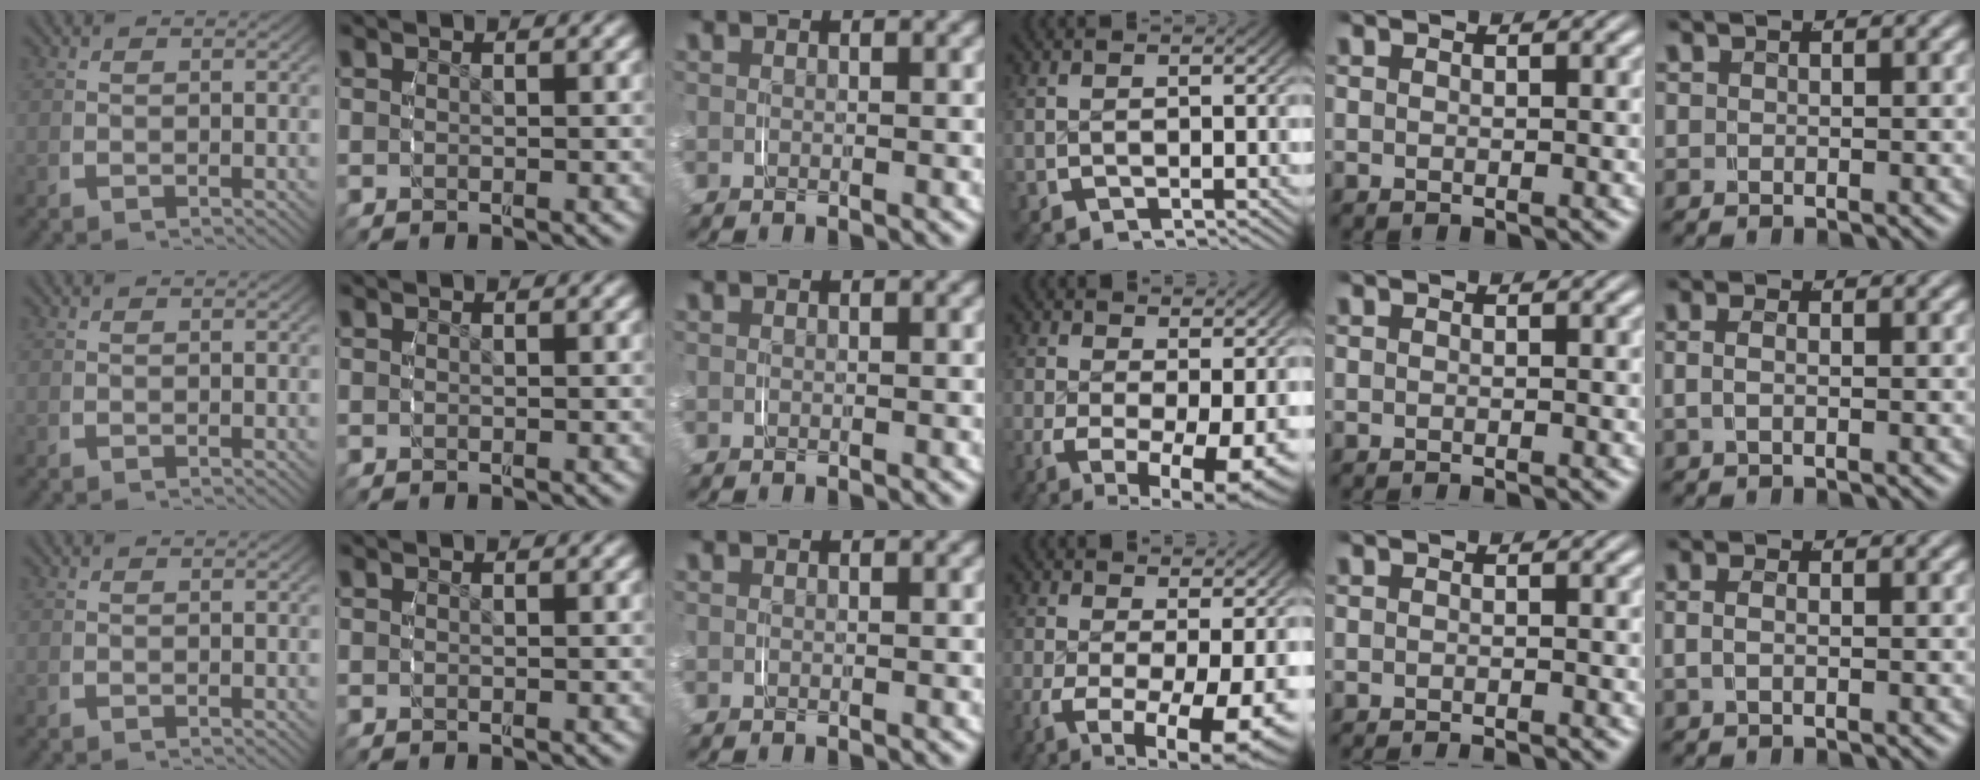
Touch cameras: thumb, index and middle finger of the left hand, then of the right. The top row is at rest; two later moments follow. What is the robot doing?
{"motion": "grasp_and_lifting", "object": "shoes"}